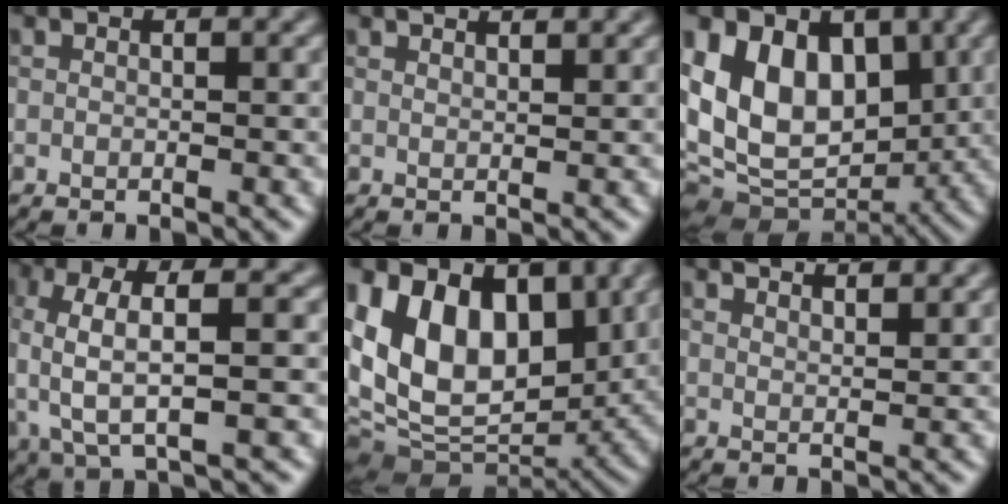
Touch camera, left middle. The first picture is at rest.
{"total": 2.6, "force": [2.1, 0.8, 1.2], "torque": [0.003, 0.009, 0.006]}
{"total": 12.0, "force": [2.3, 8.3, 8.4], "torque": [-0.147, 0.006, 0.030]}
{"total": 6.4, "force": [0.3, 2.1, 6.0], "torque": [-0.121, 0.004, 0.004]}
{"total": 13.3, "force": [3.1, 9.1, 9.3], "torque": [-0.170, 0.003, 0.053]}
{"total": 4.4, "force": [3.7, 1.2, 2.0], "torque": [-0.007, 0.023, 0.027]}